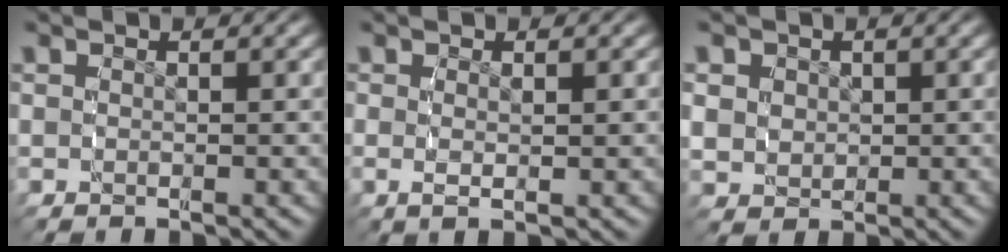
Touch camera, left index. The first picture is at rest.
{"total": 1.3, "force": [-0.1, 0.0, 1.3], "torque": [-0.030, -0.010, 0.006]}
{"total": 4.1, "force": [0.4, 3.7, 1.7], "torque": [-0.046, -0.017, 0.018]}